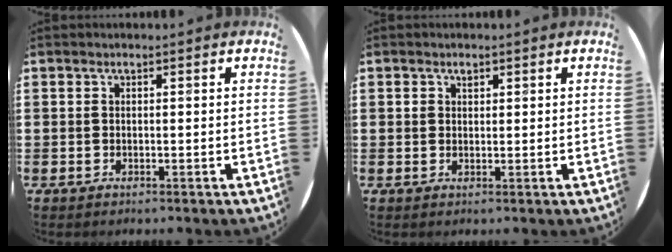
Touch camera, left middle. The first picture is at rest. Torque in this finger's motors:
{"motor_torque": [0.07, -0.01, 0.00, 0.00]}